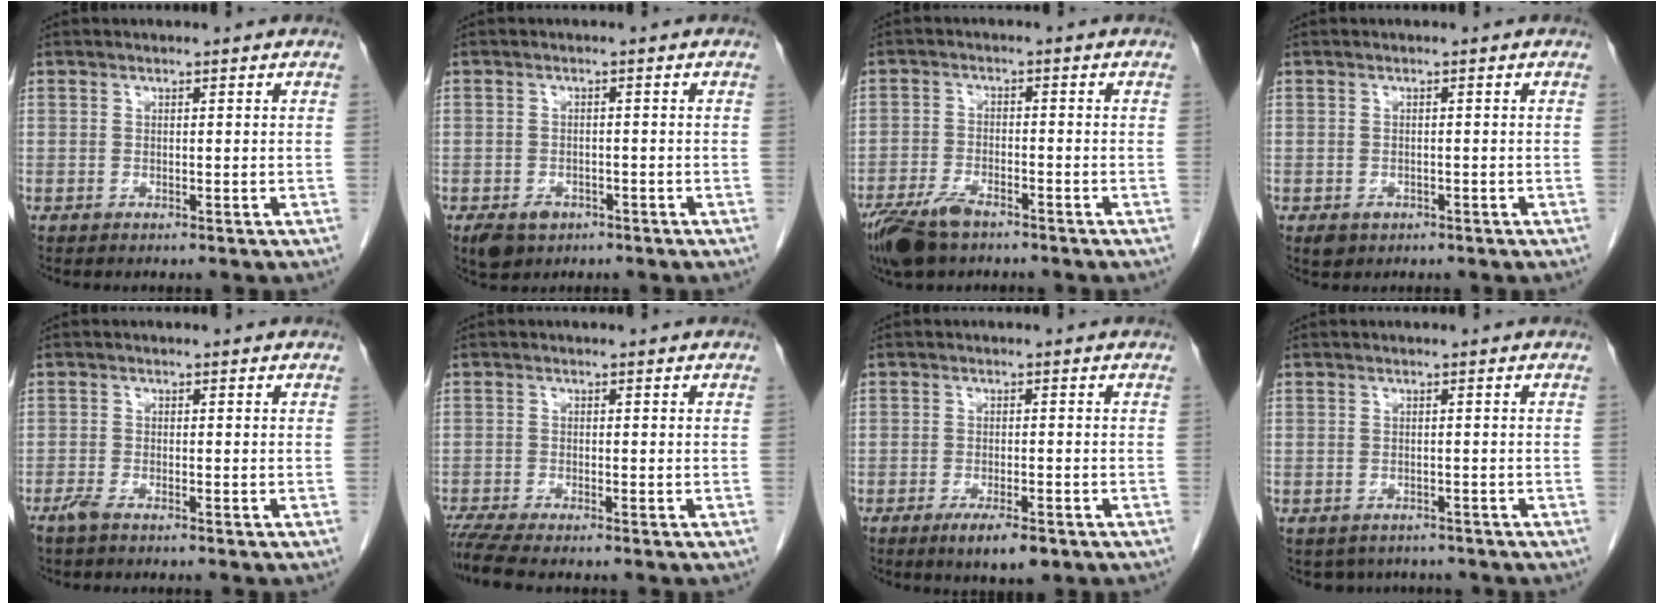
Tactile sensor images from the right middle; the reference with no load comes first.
{"total": 3.8, "force": [-2.3, 2.5, 1.7], "torque": [-0.031, -0.002, -0.030]}
{"total": 7.2, "force": [-5.3, 2.5, 4.2], "torque": [-0.084, -0.012, -0.096]}
{"total": 1.8, "force": [-0.9, 1.3, 0.8], "torque": [-0.014, 0.000, -0.004]}
{"total": 1.6, "force": [-1.3, 0.1, 0.9], "torque": [-0.027, -0.004, -0.028]}
{"total": 4.2, "force": [-3.7, -0.4, 2.0], "torque": [-0.036, -0.013, -0.068]}
{"total": 5.0, "force": [-3.1, 1.2, 3.8], "torque": [-0.062, -0.008, -0.043]}
{"total": 4.1, "force": [-3.5, 2.1, 0.4], "torque": [0.000, 0.006, -0.044]}